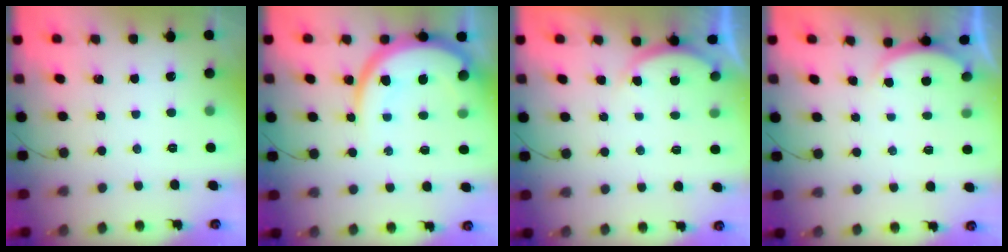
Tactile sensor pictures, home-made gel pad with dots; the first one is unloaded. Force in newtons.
{"total": 12.4, "press": 12.3, "slide": 1.2}
{"total": 2.6, "press": 2.5, "slide": 0.7}
{"total": 2.4, "press": 2.4, "slide": 0.6}